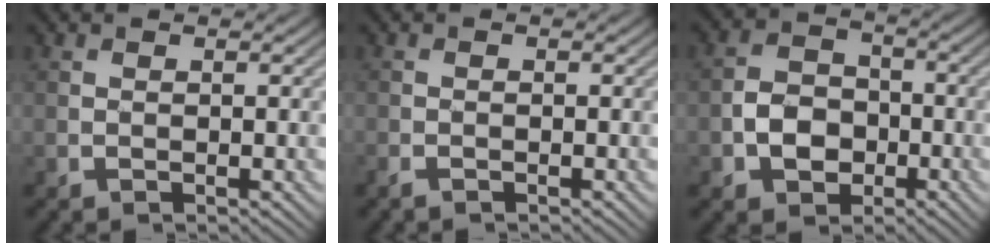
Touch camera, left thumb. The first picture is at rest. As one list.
[{"total": 1.3, "force": [-1.1, 0.4, 0.5], "torque": [-0.014, -0.006, -0.023]}, {"total": 5.4, "force": [-1.9, 4.2, 2.8], "torque": [-0.051, 0.001, -0.044]}]